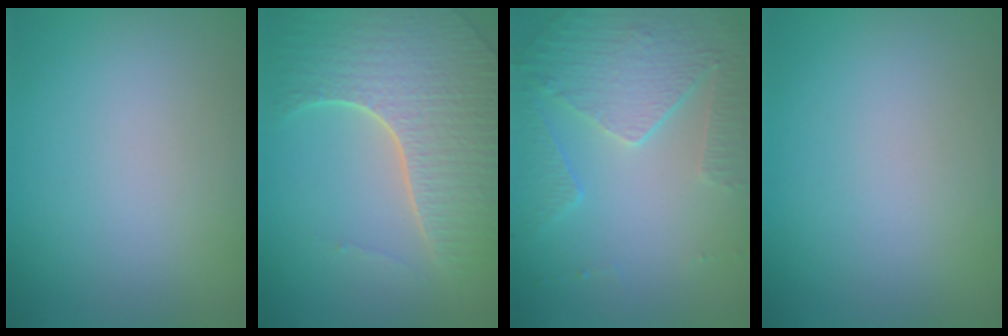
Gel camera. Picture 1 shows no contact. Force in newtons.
{"total": 7.4, "press": 5.3, "slide": 5.2}
{"total": 5.1, "press": 3.7, "slide": 3.6}
{"total": 0.0}